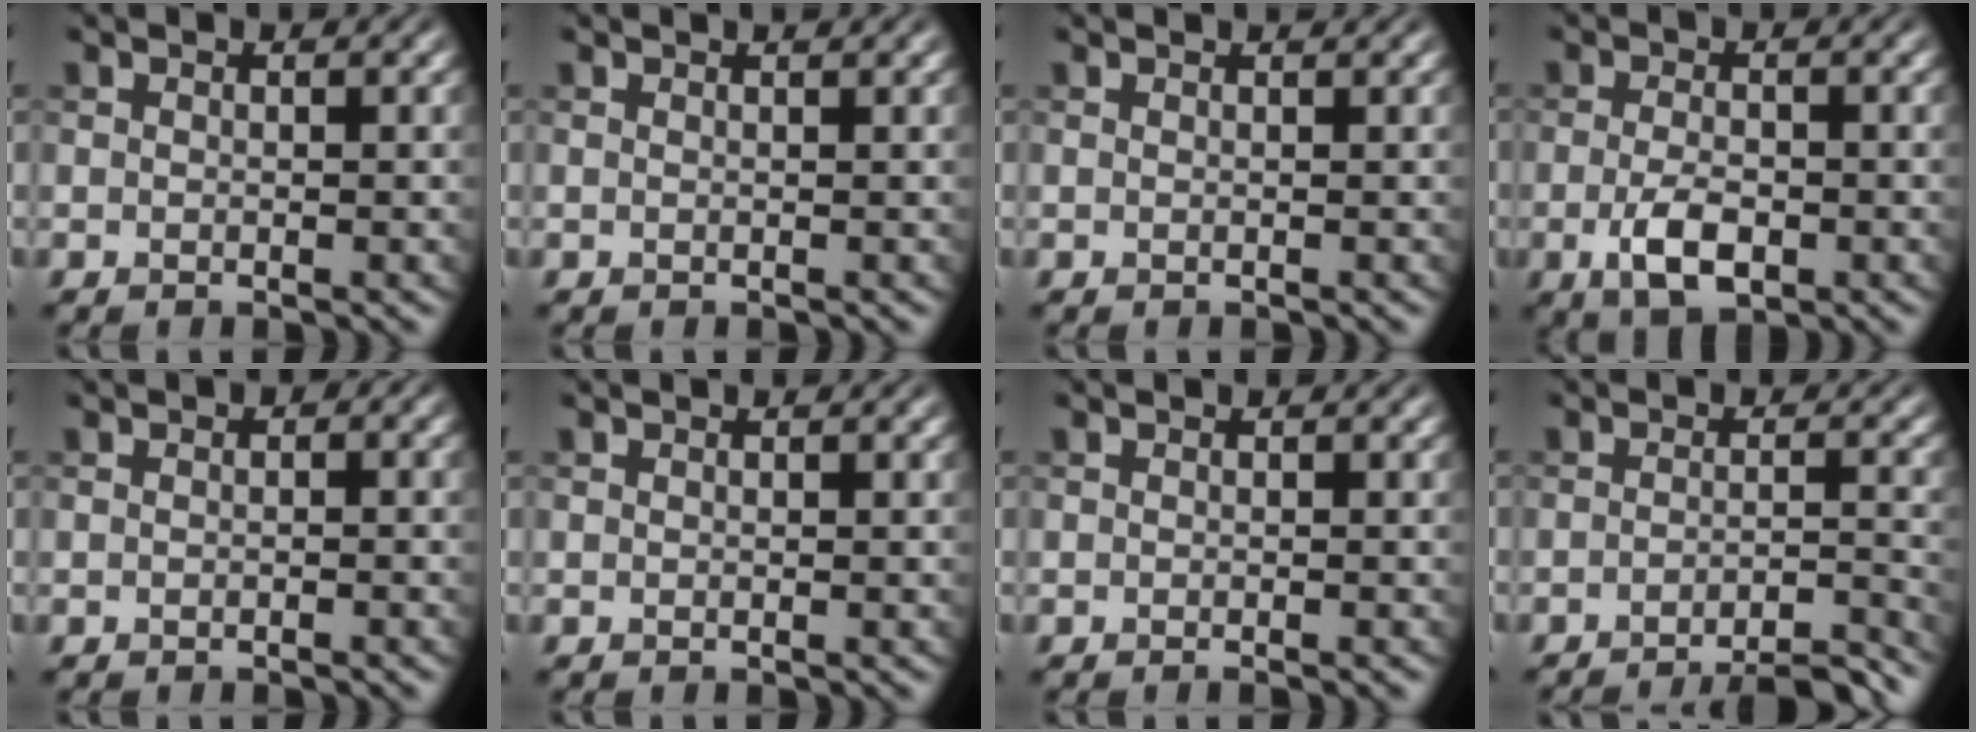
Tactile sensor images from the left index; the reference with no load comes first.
{"total": 1.1, "force": [0.9, 0.3, 0.6], "torque": [-0.005, -0.001, 0.003]}
{"total": 1.3, "force": [1.0, 0.4, 0.6], "torque": [-0.007, 0.000, 0.001]}
{"total": 3.6, "force": [-1.3, 1.7, 2.9], "torque": [-0.059, -0.006, -0.022]}
{"total": 0.9, "force": [-0.1, 0.4, 0.7], "torque": [-0.010, 0.001, -0.003]}
{"total": 0.0}
{"total": 0.8, "force": [-0.4, 0.1, 0.7], "torque": [-0.005, -0.002, -0.008]}
{"total": 6.1, "force": [-5.0, 0.9, 3.3], "torque": [-0.036, 0.009, -0.074]}